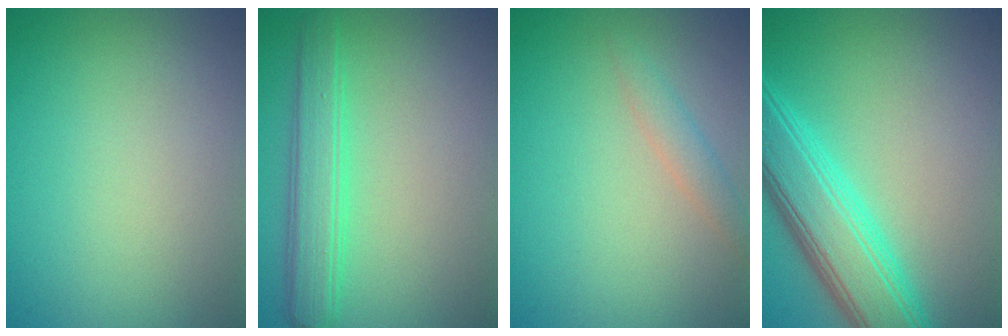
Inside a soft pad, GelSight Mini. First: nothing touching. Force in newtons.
{"total": 3.6, "press": 3.6, "slide": 0.3}
{"total": 1.5, "press": 1.4, "slide": 0.0}
{"total": 7.3, "press": 7.3, "slide": 0.2}